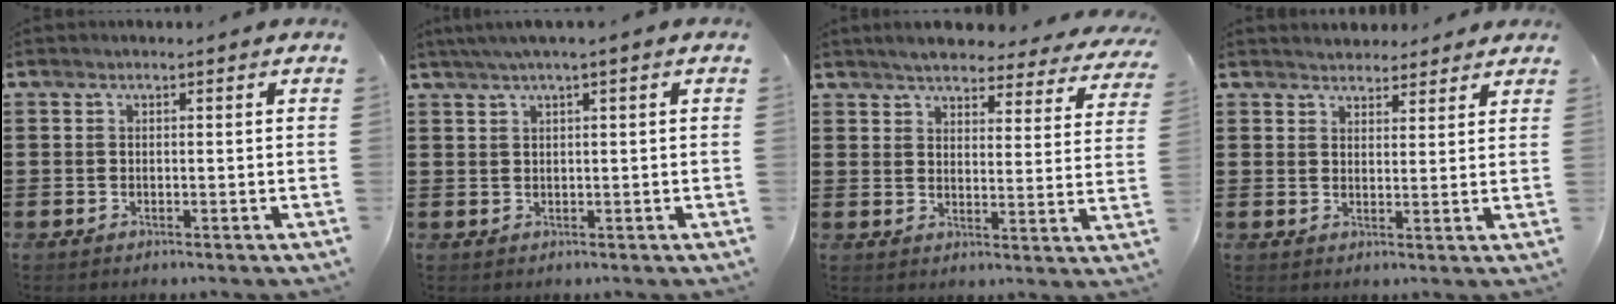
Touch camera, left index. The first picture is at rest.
{"total": 1.9, "force": [0.7, -0.2, 1.7], "torque": [-0.030, -0.002, 0.012]}
{"total": 5.0, "force": [4.8, 0.3, 1.5], "torque": [-0.051, -0.025, 0.082]}
{"total": 2.7, "force": [2.6, 0.6, -0.1], "torque": [-0.006, -0.003, 0.050]}